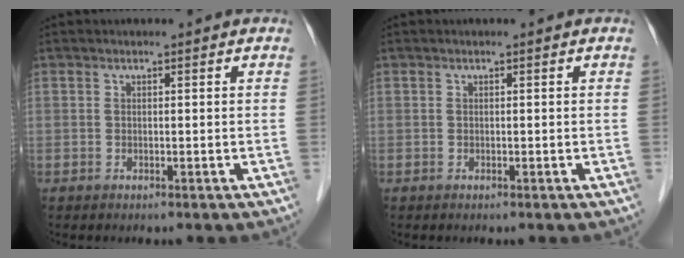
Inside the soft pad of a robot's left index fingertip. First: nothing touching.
{"total": 0.0}